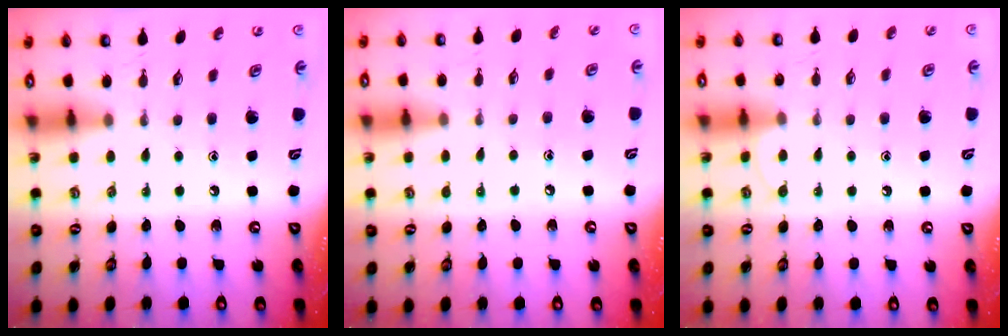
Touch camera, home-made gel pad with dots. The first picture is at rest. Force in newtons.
{"total": 3.8, "press": 3.8, "slide": 0.5}
{"total": 6.0, "press": 6.0, "slide": 0.7}